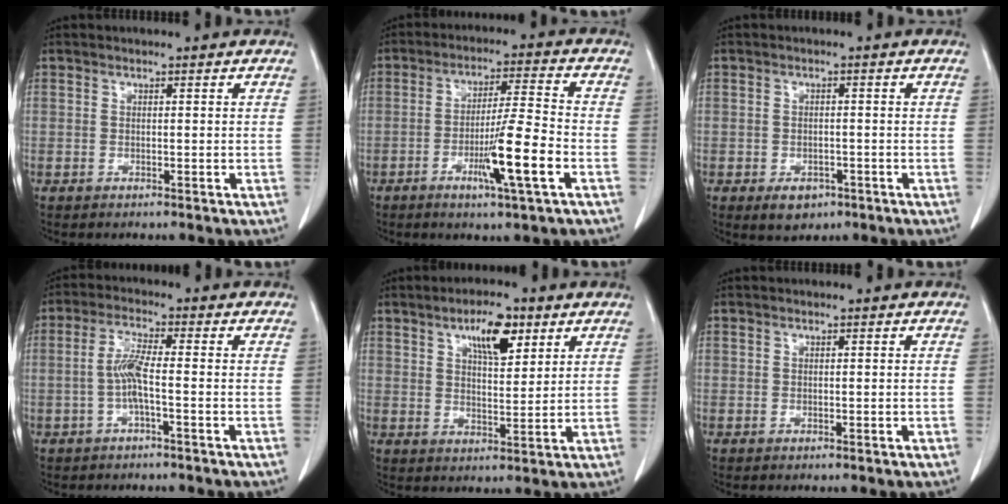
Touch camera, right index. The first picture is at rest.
{"total": 10.0, "force": [-3.7, -0.2, 9.3], "torque": [-0.162, -0.010, -0.065]}
{"total": 3.4, "force": [-1.7, 2.5, 1.6], "torque": [-0.017, 0.001, -0.014]}
{"total": 4.4, "force": [-0.9, 0.3, 4.3], "torque": [-0.092, 0.006, -0.019]}
{"total": 7.7, "force": [4.2, 2.7, 5.8], "torque": [-0.097, 0.003, 0.070]}
{"total": 0.0}